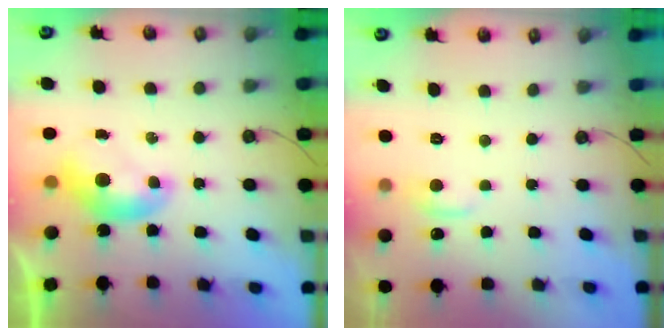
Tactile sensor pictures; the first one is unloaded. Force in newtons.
{"total": 0.8, "press": 0.2, "slide": 0.8}